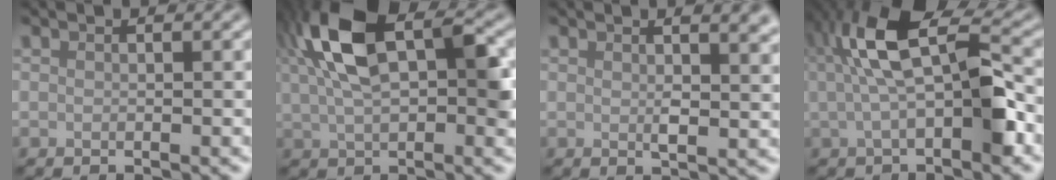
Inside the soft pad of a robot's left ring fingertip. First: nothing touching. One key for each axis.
{"total": 10.4, "fx": 2.8, "fy": 5.4, "fz": 8.4, "tx": -0.156, "ty": 0.010, "tz": 0.044}
{"total": 4.0, "fx": 1.7, "fy": 1.4, "fz": 3.4, "tx": -0.040, "ty": -0.001, "tz": 0.026}
{"total": 7.2, "fx": 0.1, "fy": 2.7, "fz": 6.7, "tx": -0.120, "ty": 0.015, "tz": -0.005}